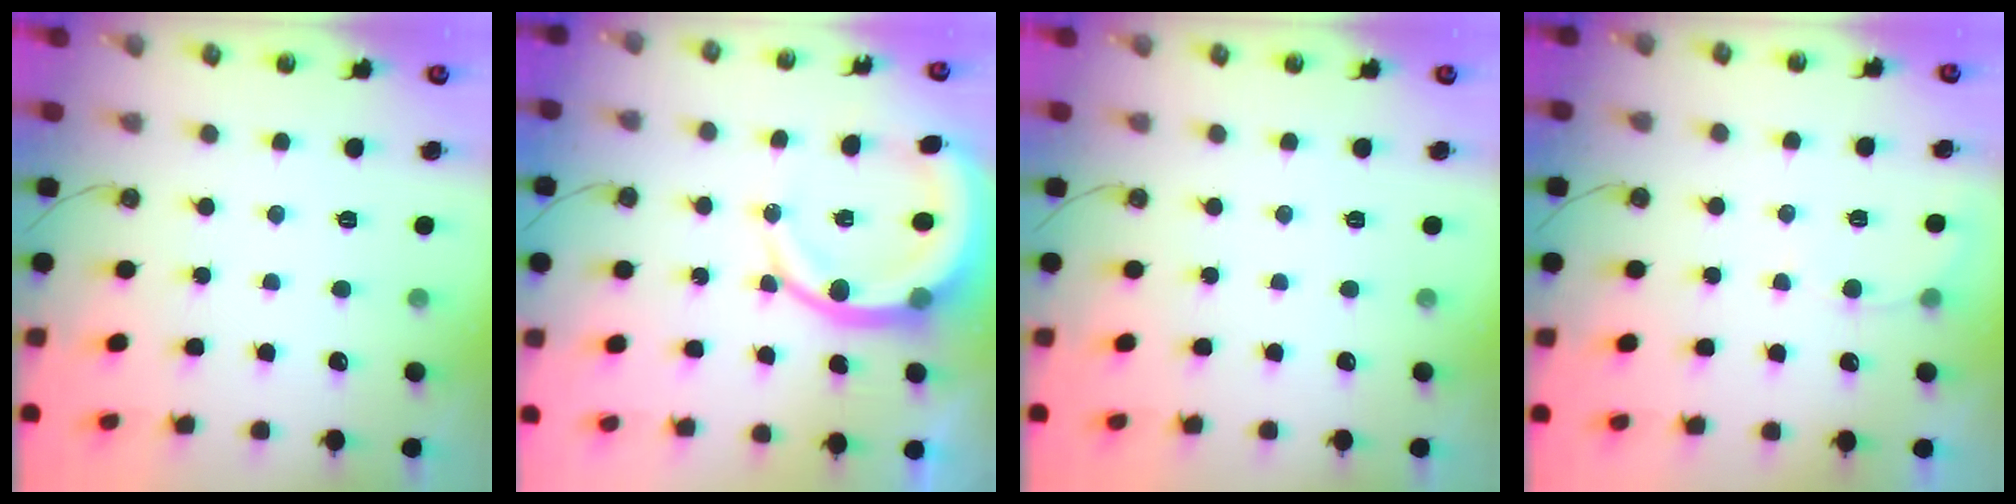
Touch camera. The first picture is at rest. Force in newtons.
{"total": 12.6, "press": 12.3, "slide": 2.5}
{"total": 0.0}
{"total": 4.4, "press": 4.4, "slide": 0.4}